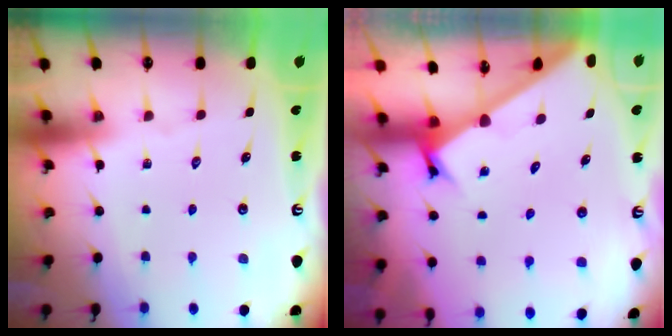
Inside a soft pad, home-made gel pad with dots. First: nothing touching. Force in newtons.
{"total": 2.5, "press": 2.5, "slide": 0.2}